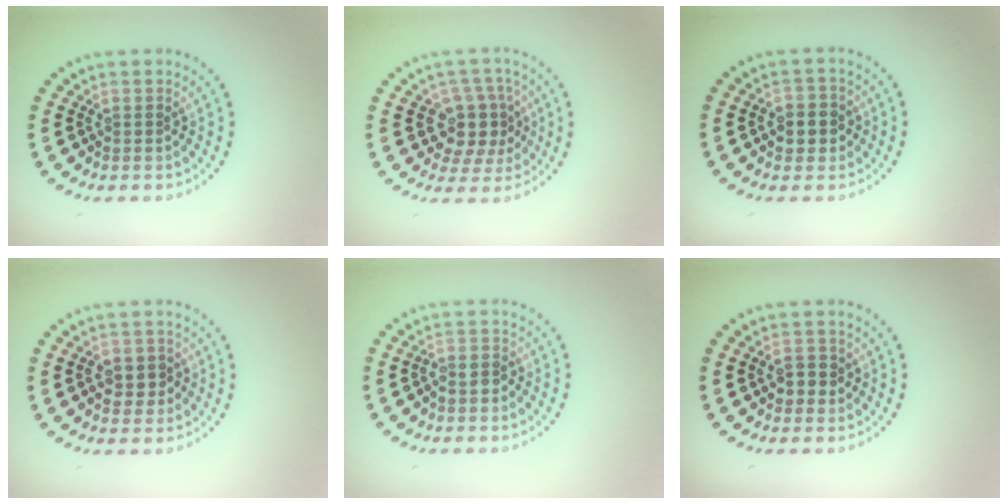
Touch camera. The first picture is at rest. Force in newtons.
{"total": 4.3, "press": 3.8, "slide": 2.1}
{"total": 2.8, "press": 2.7, "slide": 0.7}
{"total": 1.9, "press": 1.8, "slide": 0.2}
{"total": 1.6, "press": 1.4, "slide": 0.8}
{"total": 1.9, "press": 1.8, "slide": 0.4}